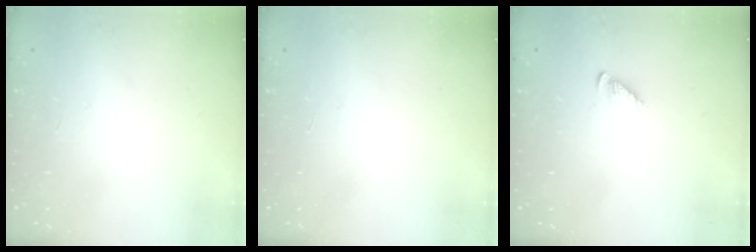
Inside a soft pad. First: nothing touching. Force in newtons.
{"total": 0.0}
{"total": 1.6, "press": 1.6, "slide": 0.3}